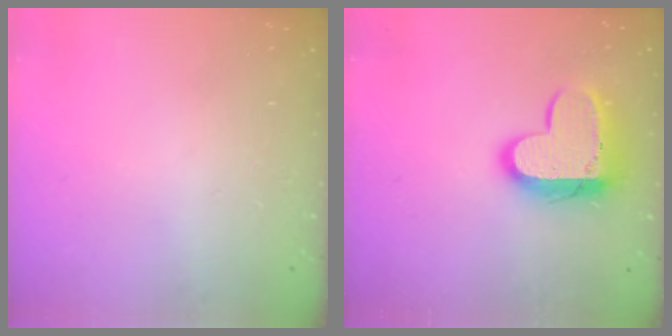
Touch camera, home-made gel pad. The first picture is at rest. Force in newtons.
{"total": 14.4, "press": 14.4, "slide": 1.1}